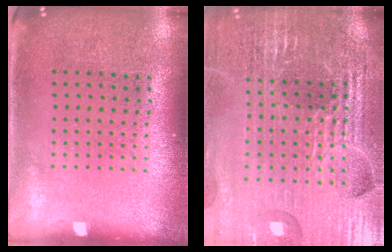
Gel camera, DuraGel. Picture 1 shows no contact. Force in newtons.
{"total": 5.2, "press": 4.8, "slide": 2.0}